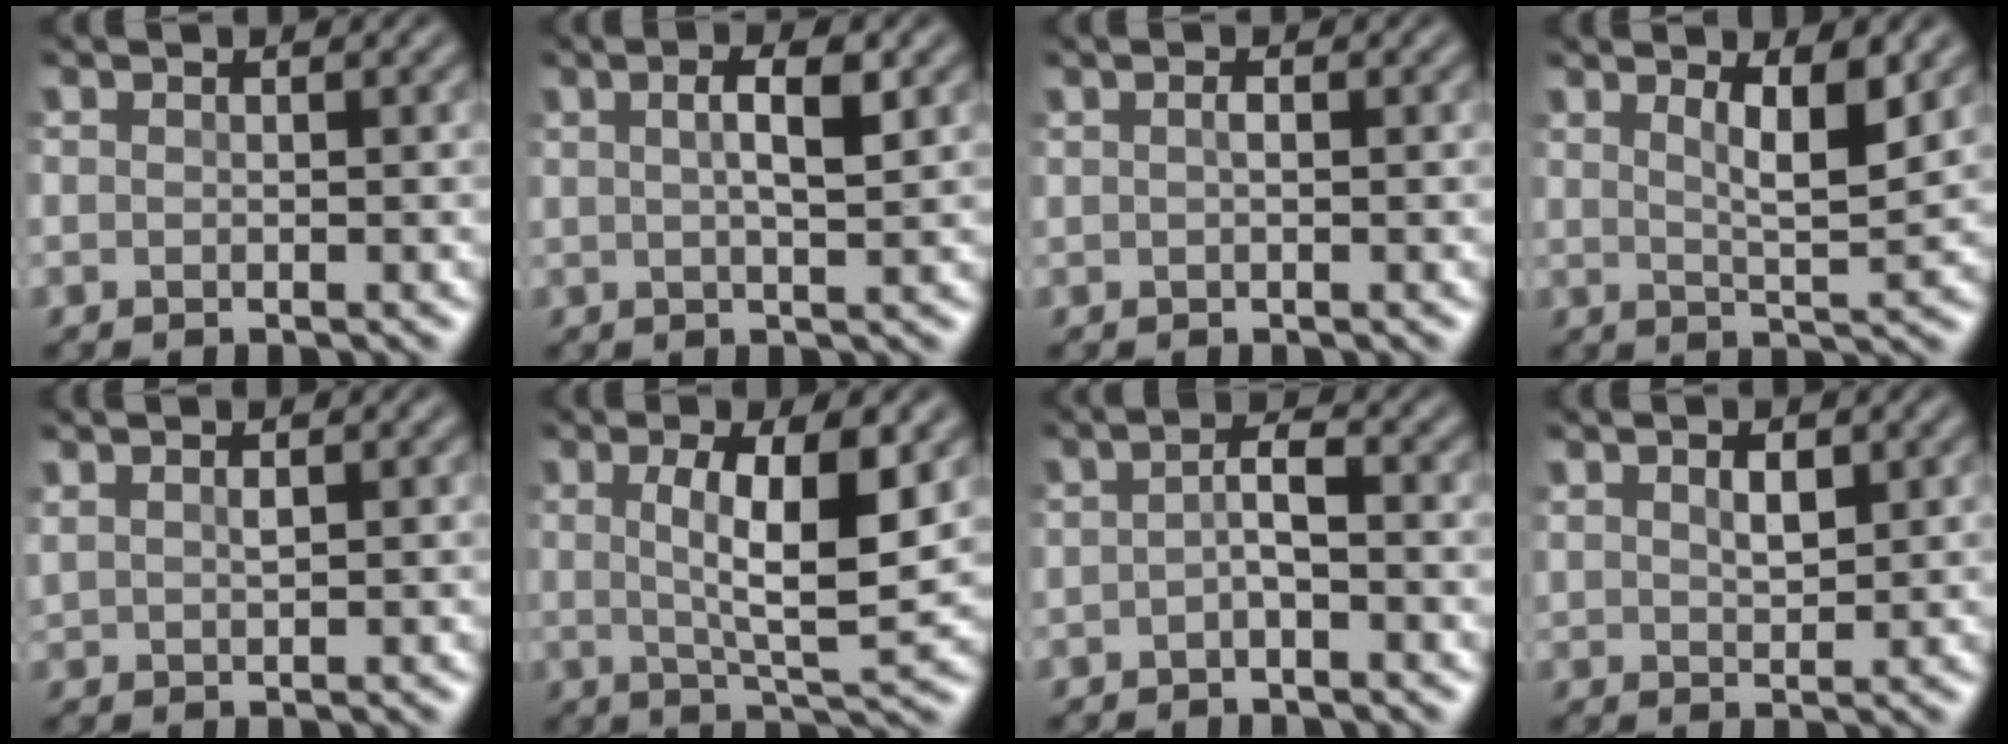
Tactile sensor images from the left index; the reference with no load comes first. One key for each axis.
{"total": 3.4, "fx": 1.0, "fy": 0.9, "fz": 3.1, "tx": -0.051, "ty": 0.005, "tz": 0.015}
{"total": 0.7, "fx": 0.1, "fy": 0.2, "fz": 0.7, "tx": -0.018, "ty": 0.001, "tz": 0.001}
{"total": 4.1, "fx": 1.9, "fy": 1.0, "fz": 3.6, "tx": -0.061, "ty": -0.009, "tz": 0.031}
{"total": 1.1, "fx": 0.7, "fy": 0.3, "fz": 0.7, "tx": -0.022, "ty": -0.001, "tz": 0.017}
{"total": 6.9, "fx": 1.2, "fy": 1.7, "fz": 6.5, "tx": -0.108, "ty": -0.009, "tz": 0.022}
{"total": 2.0, "fx": -0.5, "fy": 0.6, "fz": 1.9, "tx": -0.040, "ty": 0.005, "tz": -0.014}
{"total": 1.9, "fx": 0.9, "fy": 0.8, "fz": 1.4, "tx": -0.033, "ty": -0.003, "tz": 0.021}